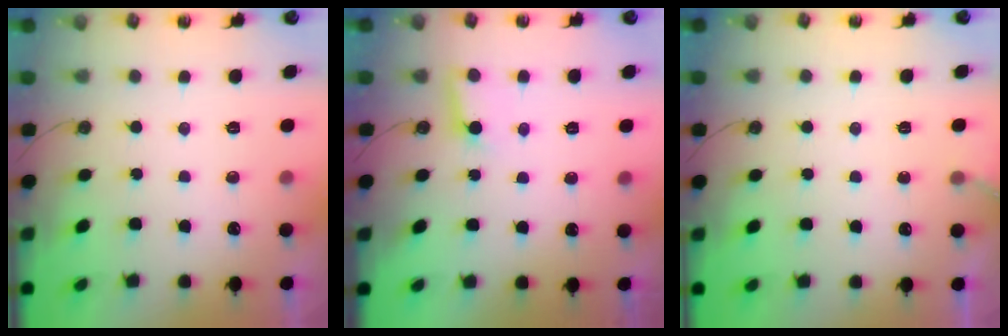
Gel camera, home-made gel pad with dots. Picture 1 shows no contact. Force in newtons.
{"total": 4.4, "press": 4.3, "slide": 0.4}
{"total": 3.8, "press": 3.8, "slide": 0.3}